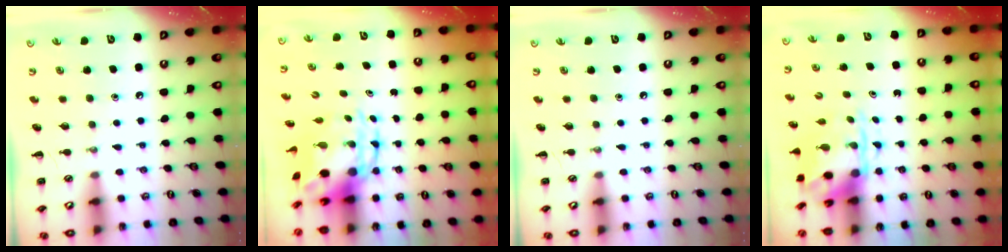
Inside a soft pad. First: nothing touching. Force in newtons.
{"total": 7.4, "press": 7.2, "slide": 1.9}
{"total": 0.0}
{"total": 4.3, "press": 4.2, "slide": 0.9}